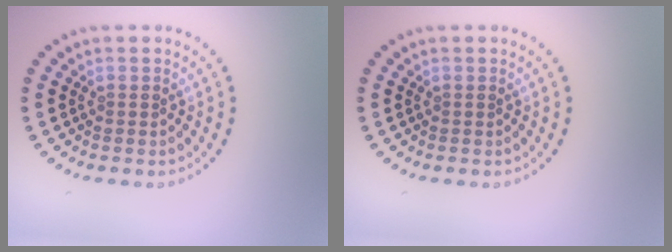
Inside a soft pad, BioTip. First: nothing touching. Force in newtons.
{"total": 0.0}